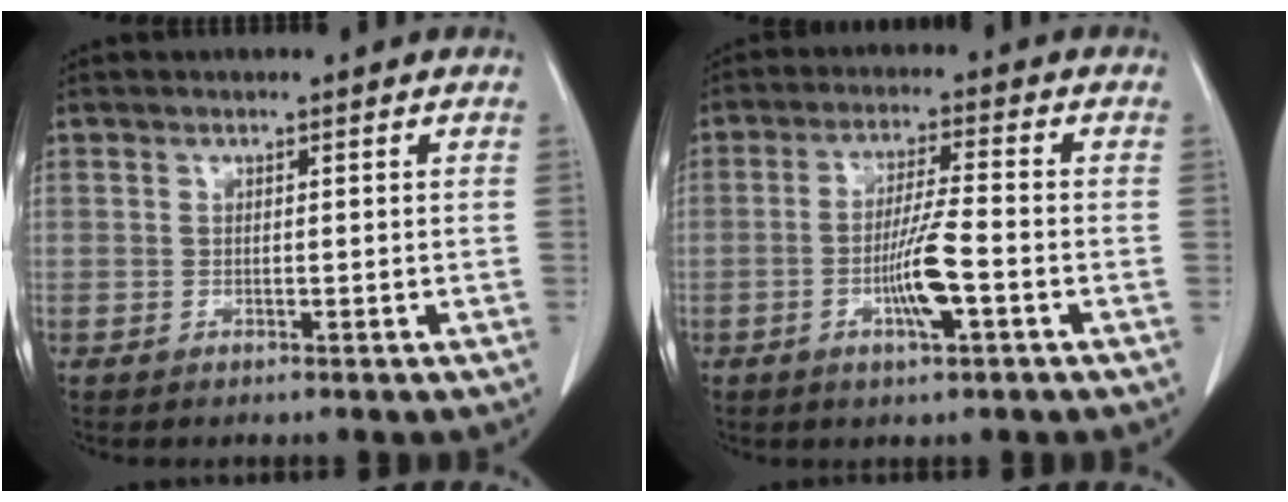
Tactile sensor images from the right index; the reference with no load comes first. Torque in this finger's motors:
{"motor_torque": [0.21, 0.10, 0.17, 0.09]}